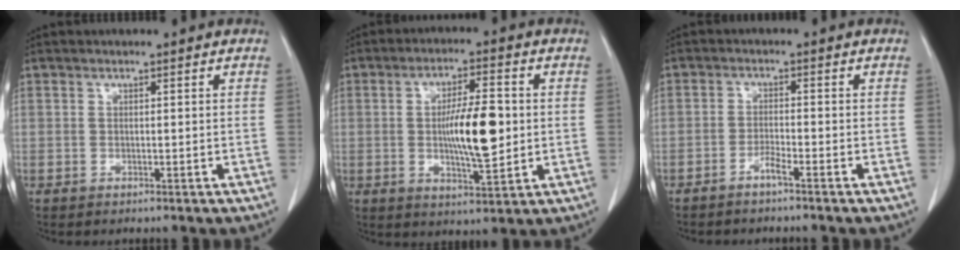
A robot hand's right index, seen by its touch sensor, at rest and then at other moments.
{"total": 10.0, "force": [-0.1, 2.1, 9.7], "torque": [-0.171, -0.002, -0.002]}
{"total": 2.0, "force": [-1.7, -0.3, 1.1], "torque": [-0.025, 0.000, -0.035]}